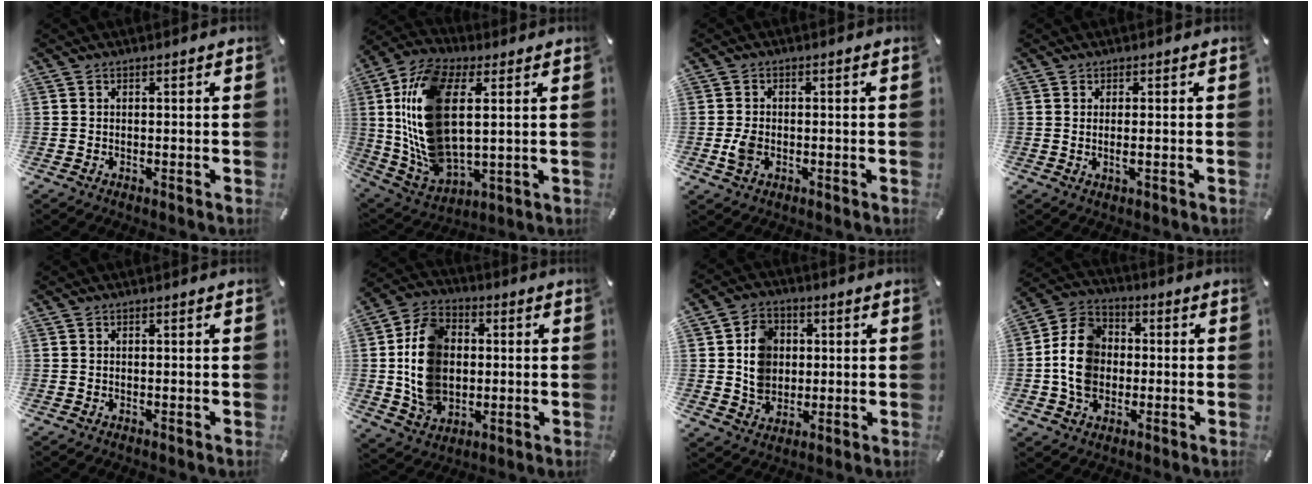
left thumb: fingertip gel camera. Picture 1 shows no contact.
{"total": 18.2, "force": [4.1, 10.3, 14.4], "torque": [-0.342, -0.012, 0.074]}
{"total": 3.8, "force": [-0.9, 2.8, 2.5], "torque": [-0.064, -0.002, -0.019]}
{"total": 1.7, "force": [0.0, 0.2, 1.7], "torque": [-0.032, -0.007, 0.000]}
{"total": 0.0}
{"total": 14.1, "force": [0.4, 11.5, 8.1], "torque": [-0.182, 0.019, 0.011]}
{"total": 9.0, "force": [0.9, 8.0, 4.0], "torque": [-0.065, 0.009, 0.018]}
{"total": 11.3, "force": [-1.0, 9.6, 5.8], "torque": [-0.133, 0.020, -0.017]}